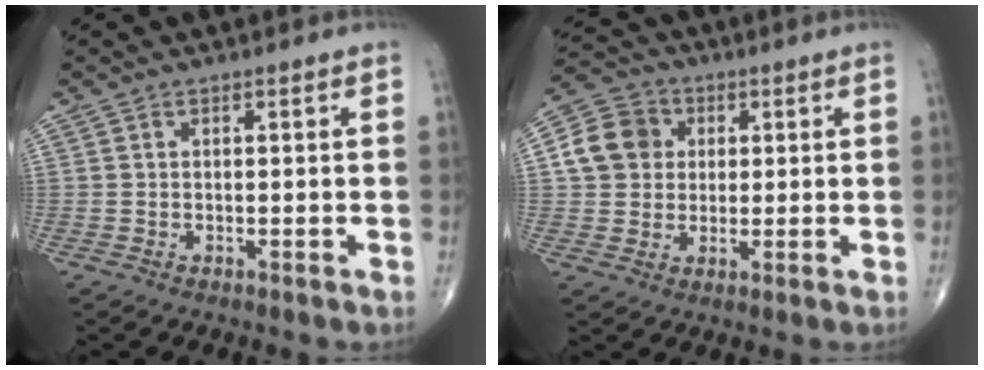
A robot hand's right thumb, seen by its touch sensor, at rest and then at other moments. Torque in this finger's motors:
{"motor_torque": [0.01, 0.06, 0.35, 0.10, 0.05]}